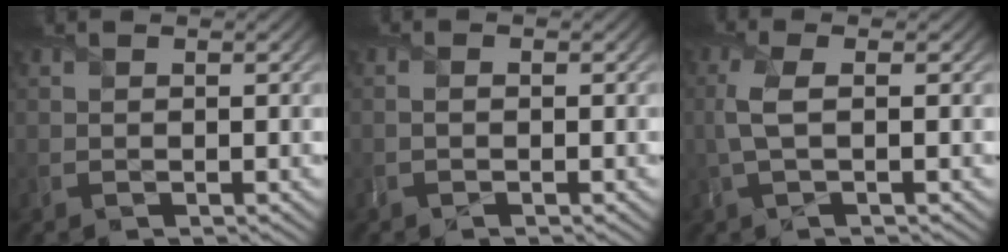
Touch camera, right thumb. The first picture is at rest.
{"total": 0.7, "force": [-0.4, 0.3, 0.5], "torque": [-0.013, 0.000, -0.007]}
{"total": 3.2, "force": [0.2, 1.0, 3.1], "torque": [-0.075, 0.008, 0.001]}